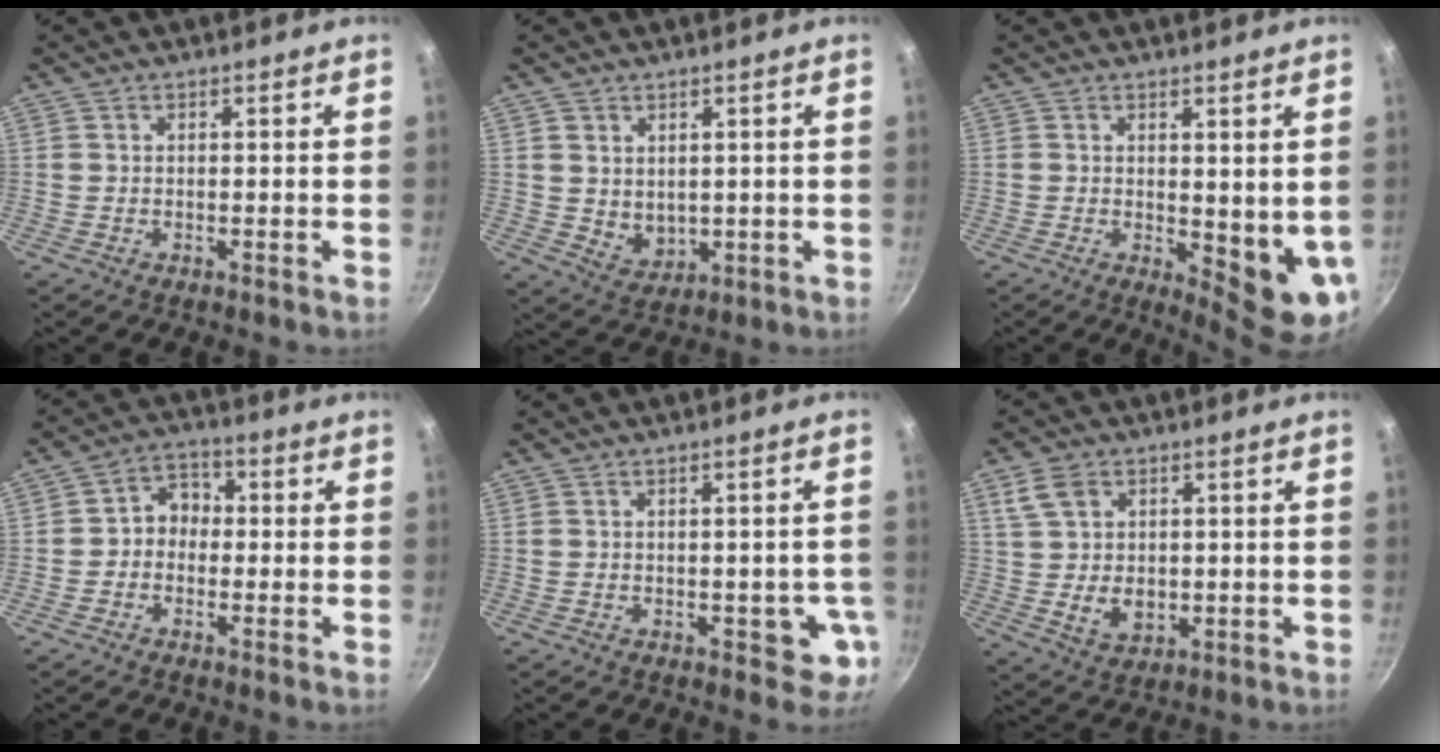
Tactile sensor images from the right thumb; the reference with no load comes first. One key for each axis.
{"total": 4.7, "fx": 1.2, "fy": 3.9, "fz": 2.5, "tx": -0.024, "ty": -0.017, "tz": 0.032}
{"total": 7.8, "fx": 1.0, "fy": 3.2, "fz": 7.1, "tx": -0.082, "ty": -0.024, "tz": 0.020}
{"total": 5.5, "fx": -0.6, "fy": 4.6, "fz": 3.0, "tx": -0.014, "ty": 0.021, "tz": -0.024}
{"total": 5.2, "fx": -1.3, "fy": 3.1, "fz": 3.9, "tx": -0.013, "ty": 0.004, "tz": -0.016}
{"total": 9.2, "fx": 1.3, "fy": 7.0, "fz": 5.7, "tx": -0.086, "ty": -0.010, "tz": 0.027}